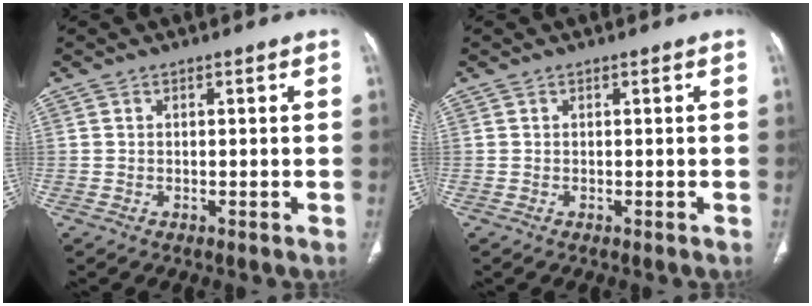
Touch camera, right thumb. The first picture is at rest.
{"total": 0.0}